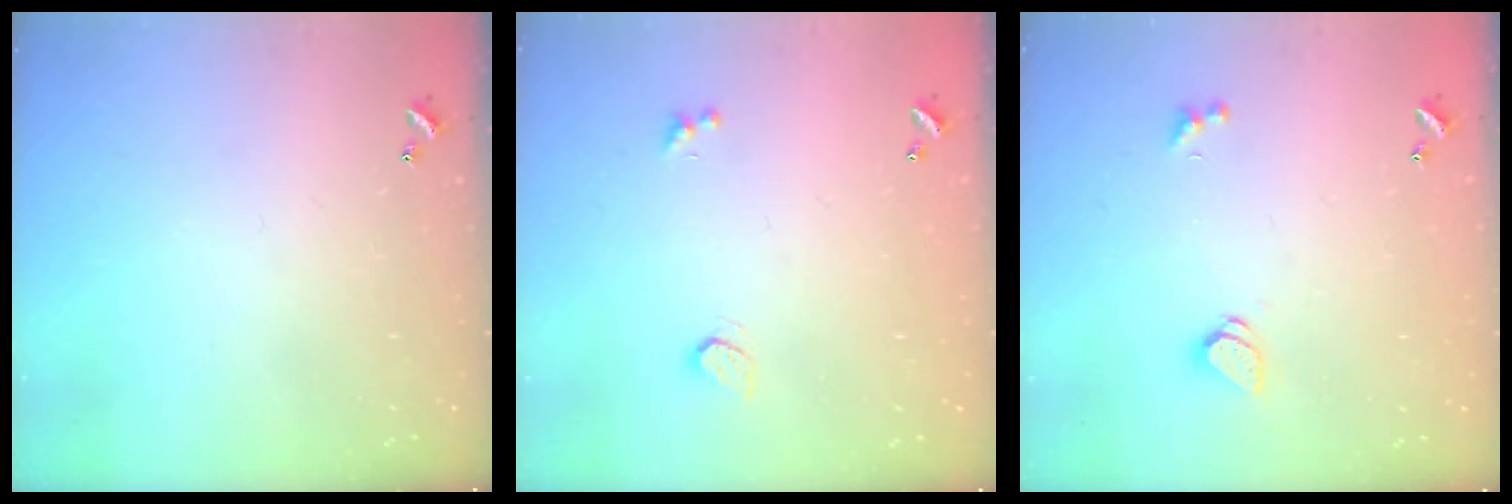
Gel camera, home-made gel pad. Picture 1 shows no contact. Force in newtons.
{"total": 0.9, "press": 0.8, "slide": 0.4}
{"total": 1.5, "press": 1.4, "slide": 0.5}